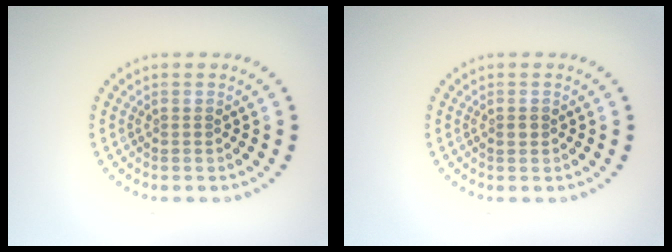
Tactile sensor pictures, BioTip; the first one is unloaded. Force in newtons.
{"total": 1.0, "press": 1.0, "slide": 0.0}